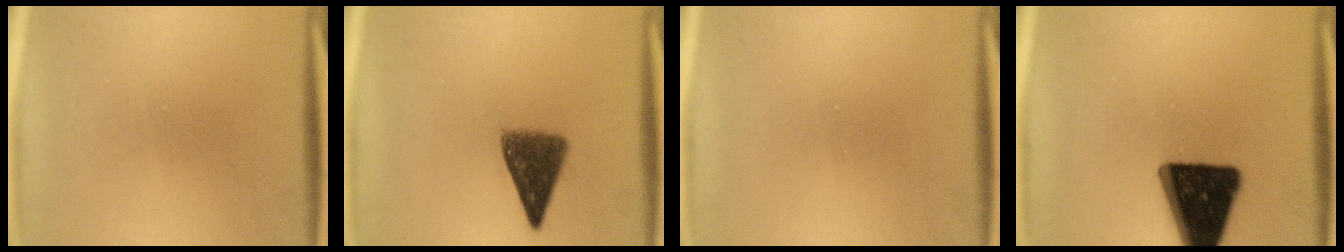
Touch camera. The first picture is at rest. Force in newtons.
{"total": 7.5}
{"total": 0.0}
{"total": 19.5}